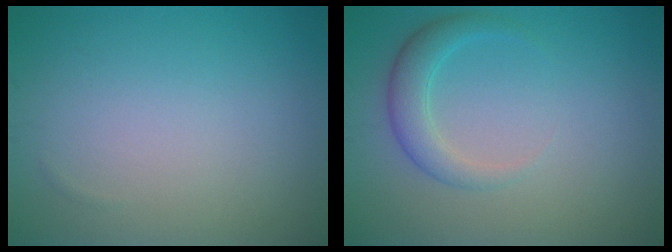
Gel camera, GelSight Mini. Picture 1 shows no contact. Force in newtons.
{"total": 2.7, "press": 2.6, "slide": 0.4}